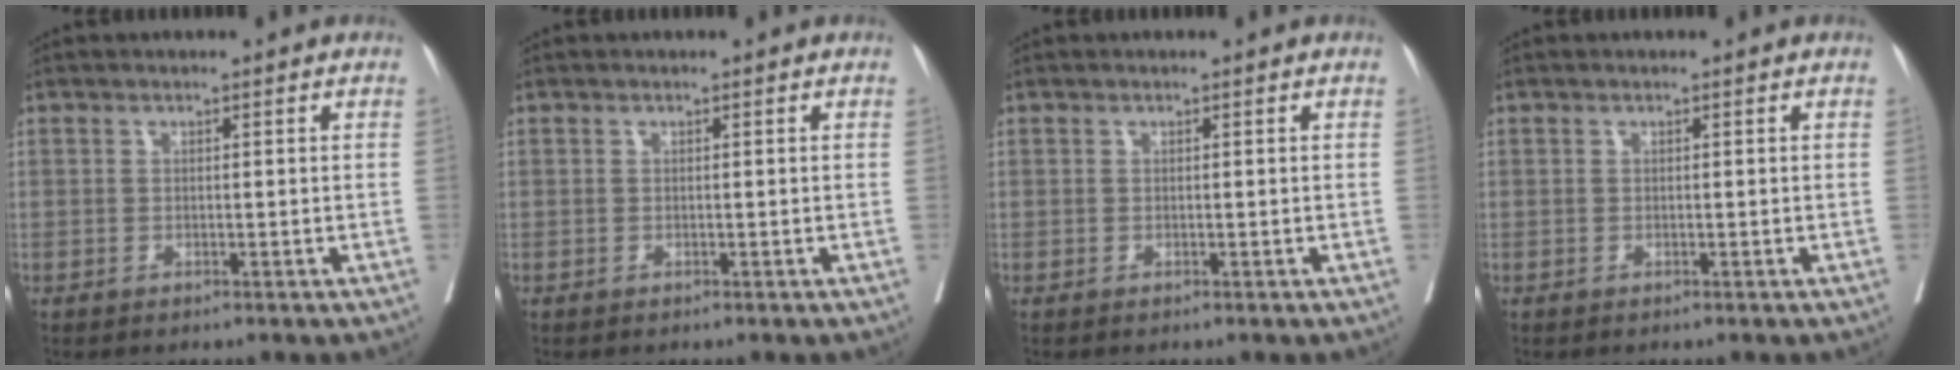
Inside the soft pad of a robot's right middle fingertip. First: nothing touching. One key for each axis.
{"total": 0.0}
{"total": 0.0}
{"total": 0.0}